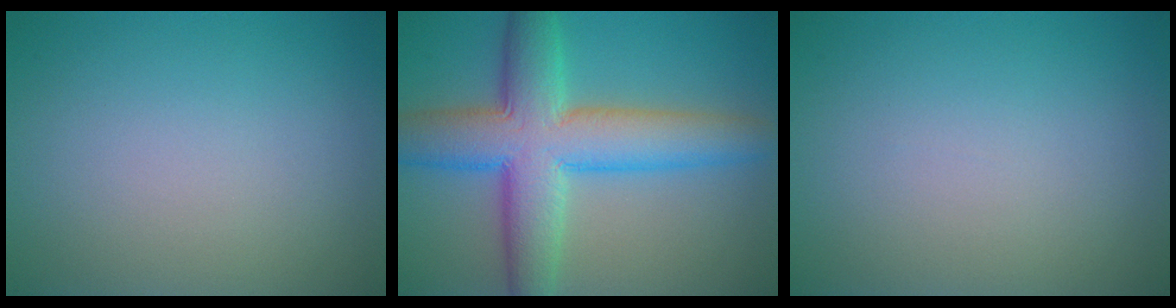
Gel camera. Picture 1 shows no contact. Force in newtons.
{"total": 9.7, "press": 9.7, "slide": 0.4}
{"total": 0.0}